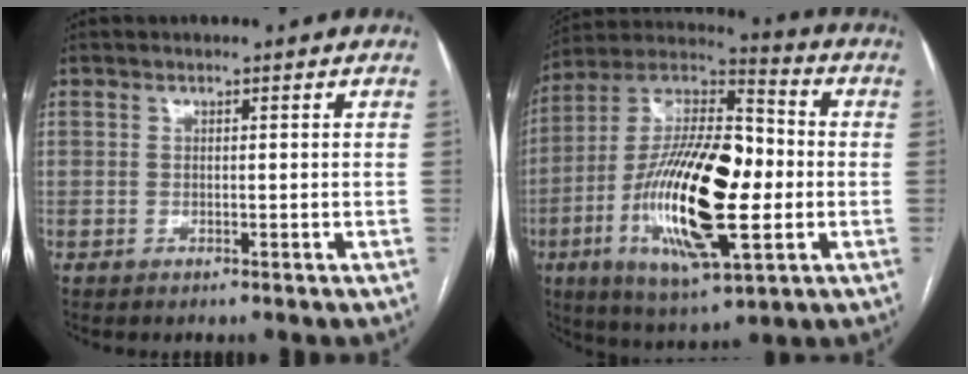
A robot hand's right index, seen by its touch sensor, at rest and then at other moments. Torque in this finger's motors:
{"motor_torque": [2.14, 0.00, 0.81, 0.21]}